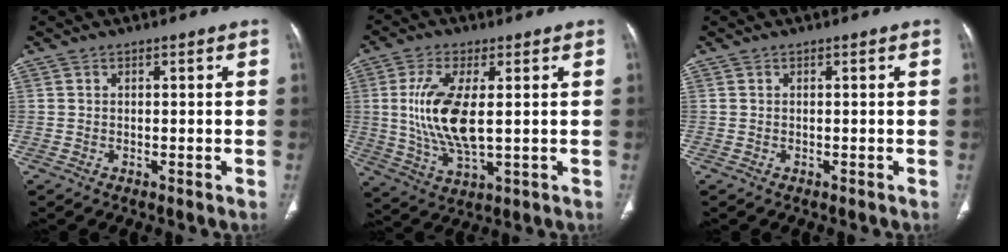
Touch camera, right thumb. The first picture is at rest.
{"total": 12.5, "force": [1.3, 5.0, 11.4], "torque": [-0.241, -0.017, 0.032]}
{"total": 0.0}